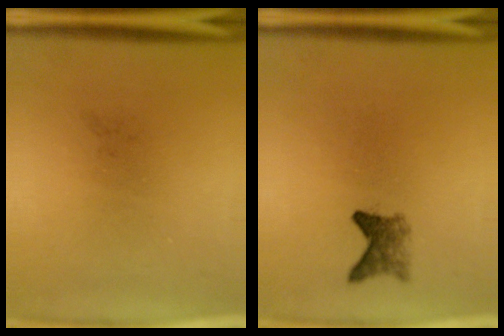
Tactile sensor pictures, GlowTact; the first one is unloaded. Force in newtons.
{"total": 2.7}